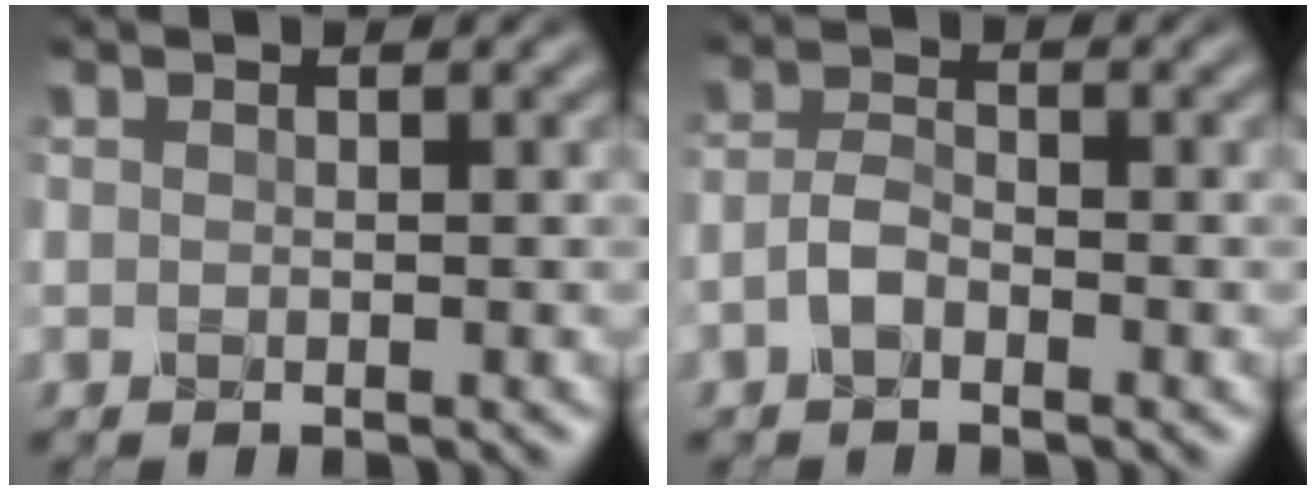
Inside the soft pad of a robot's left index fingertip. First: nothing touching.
{"total": 1.6, "force": [-1.0, 0.5, 1.1], "torque": [-0.028, 0.008, -0.024]}